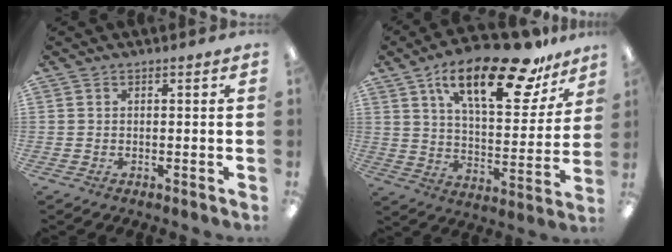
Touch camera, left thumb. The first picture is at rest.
{"total": 23.5, "force": [15.1, 8.4, 15.9], "torque": [-0.243, -0.084, 0.247]}